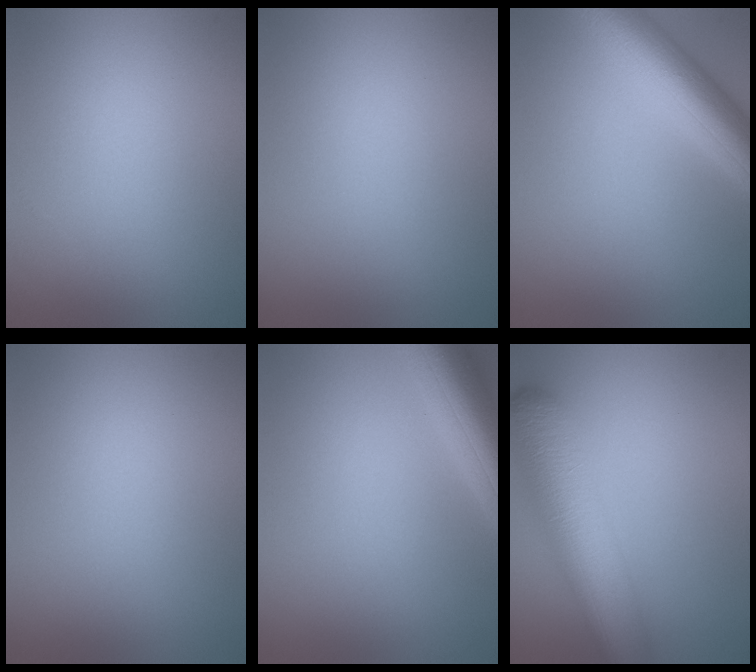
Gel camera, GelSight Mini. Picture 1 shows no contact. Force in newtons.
{"total": 0.0}
{"total": 7.5, "press": 7.4, "slide": 0.2}
{"total": 0.0}
{"total": 7.0, "press": 7.0, "slide": 0.4}
{"total": 9.1, "press": 9.1, "slide": 0.4}